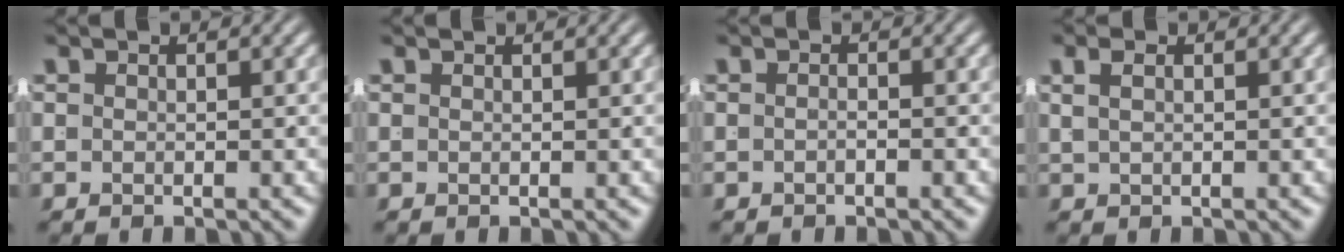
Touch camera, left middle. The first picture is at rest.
{"total": 0.6, "force": [0.3, -0.4, -0.1], "torque": [0.008, 0.001, 0.006]}
{"total": 0.6, "force": [-0.4, -0.1, 0.4], "torque": [-0.007, 0.001, -0.010]}
{"total": 1.0, "force": [0.5, -0.5, 0.7], "torque": [-0.005, 0.003, 0.015]}